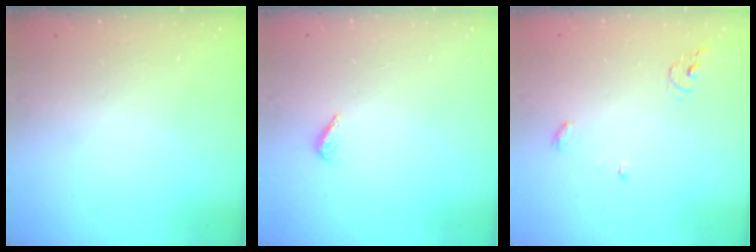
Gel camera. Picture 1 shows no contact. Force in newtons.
{"total": 2.1, "press": 1.9, "slide": 0.8}
{"total": 4.5, "press": 4.5, "slide": 0.3}